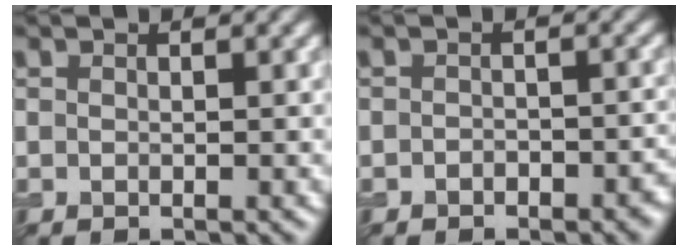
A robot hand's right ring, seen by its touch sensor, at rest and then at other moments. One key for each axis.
{"total": 2.0, "fx": -1.1, "fy": 1.3, "fz": 1.0, "tx": -0.015, "ty": -0.003, "tz": -0.020}